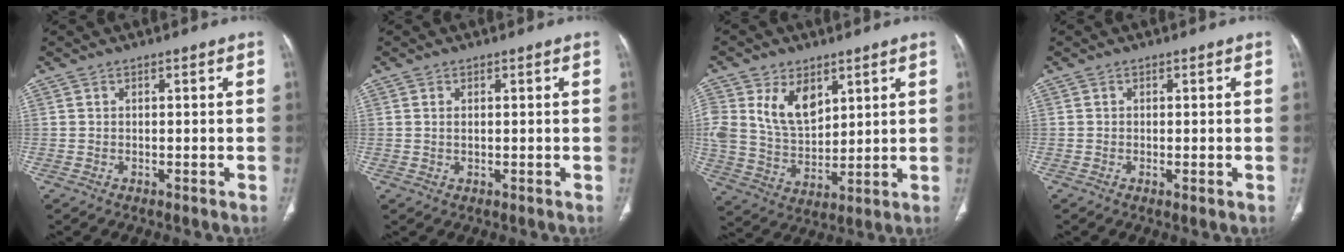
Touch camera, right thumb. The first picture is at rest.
{"total": 0.8, "force": [0.2, 0.4, 0.7], "torque": [-0.018, 0.000, 0.005]}
{"total": 11.9, "force": [5.2, 7.7, 7.4], "torque": [-0.114, -0.025, 0.114]}
{"total": 1.0, "force": [-0.3, 0.3, 0.9], "torque": [-0.018, -0.003, -0.004]}